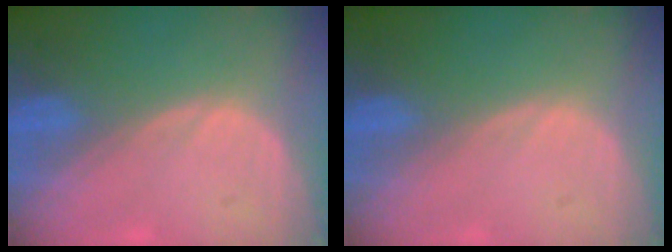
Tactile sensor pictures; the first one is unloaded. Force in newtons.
{"total": 0.0}